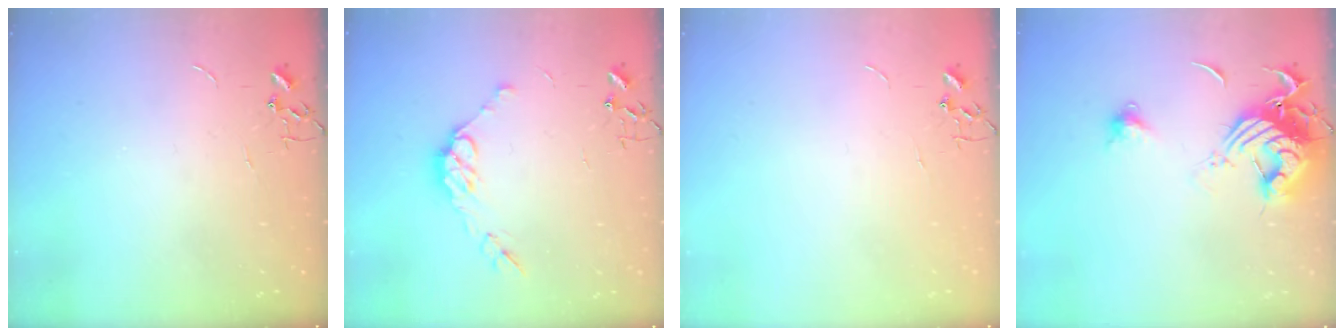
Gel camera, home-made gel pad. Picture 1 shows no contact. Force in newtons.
{"total": 9.6, "press": 9.5, "slide": 0.7}
{"total": 0.0}
{"total": 14.3, "press": 14.2, "slide": 1.6}